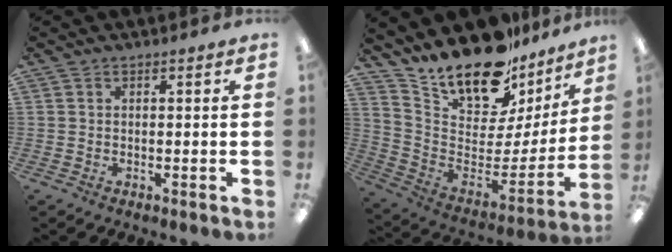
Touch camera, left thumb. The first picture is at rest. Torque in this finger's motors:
{"motor_torque": [0.60, 0.49, 1.09, -1.68, 0.27]}